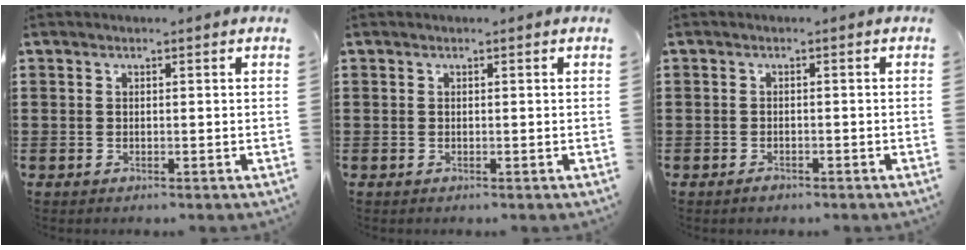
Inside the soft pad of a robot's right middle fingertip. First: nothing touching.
{"total": 0.0}
{"total": 1.1, "force": [-0.9, 0.6, 0.2], "torque": [-0.005, 0.001, -0.020]}